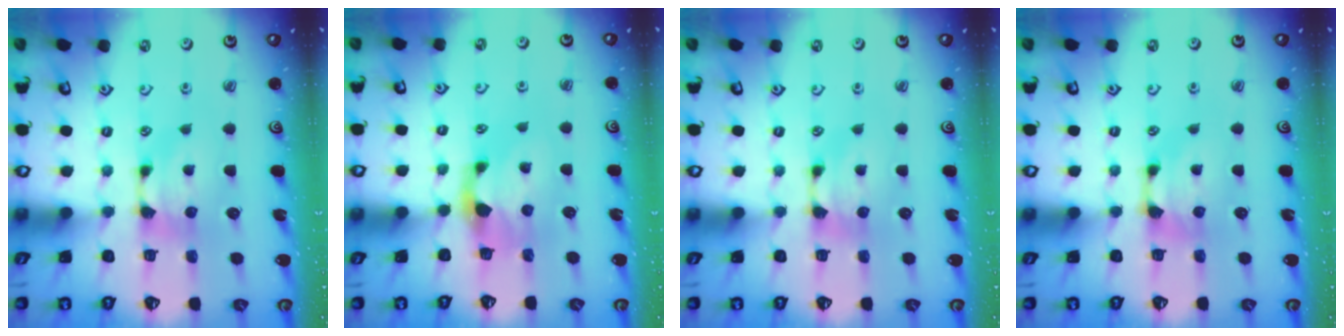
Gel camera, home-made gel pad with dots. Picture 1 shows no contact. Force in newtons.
{"total": 1.7, "press": 1.0, "slide": 1.4}
{"total": 0.0}
{"total": 0.6, "press": 0.4, "slide": 0.5}